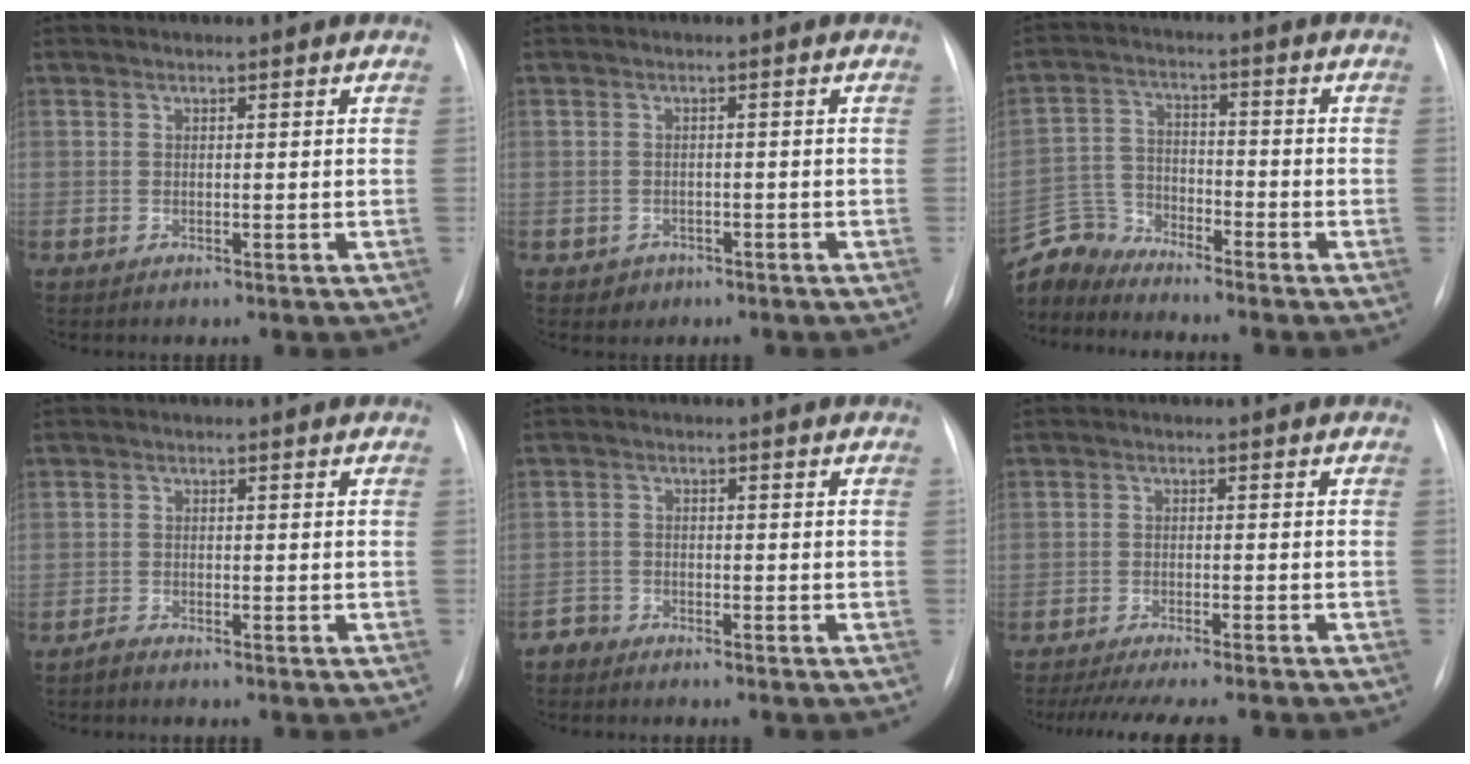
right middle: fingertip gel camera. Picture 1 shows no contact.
{"total": 1.9, "force": [-1.1, 1.6, 0.0], "torque": [0.004, 0.008, -0.011]}
{"total": 7.0, "force": [-6.9, 0.9, -1.0], "torque": [0.014, 0.012, -0.139]}
{"total": 0.9, "force": [-0.8, 0.0, 0.2], "torque": [-0.008, -0.003, -0.015]}
{"total": 1.9, "force": [-1.7, 0.5, -0.6], "torque": [0.015, -0.002, -0.034]}
{"total": 13.6, "force": [-12.0, 1.4, 6.3], "torque": [-0.093, -0.020, -0.162]}